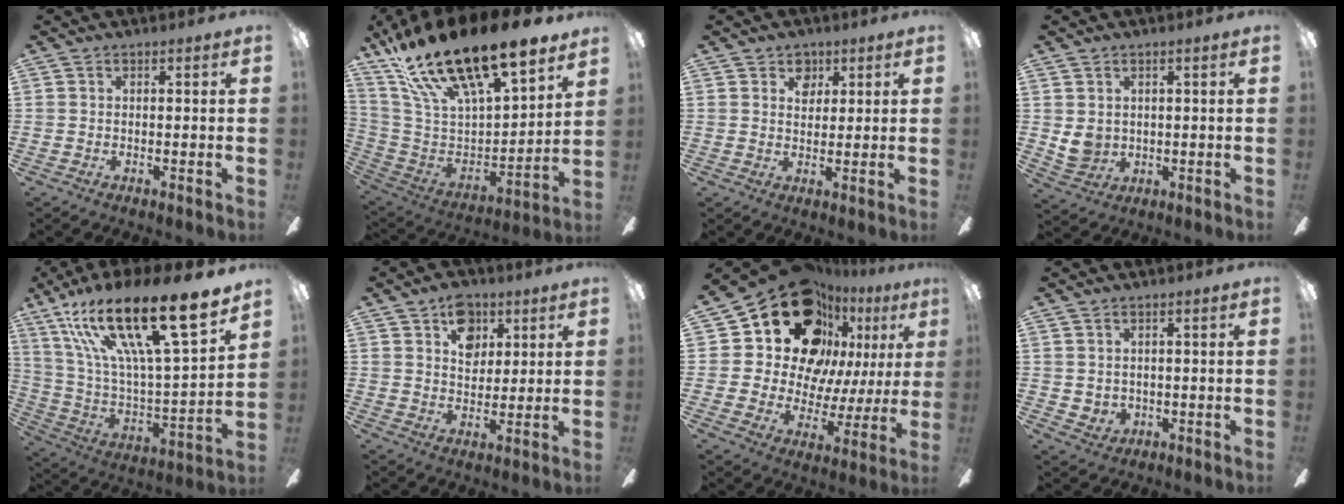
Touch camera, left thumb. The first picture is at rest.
{"total": 24.3, "force": [18.2, 7.4, 14.3], "torque": [-0.256, -0.121, 0.308]}
{"total": 4.8, "force": [2.9, 3.5, 1.2], "torque": [-0.005, -0.007, 0.048]}
{"total": 4.9, "force": [1.4, 4.1, 2.3], "torque": [-0.049, 0.003, 0.029]}
{"total": 26.8, "force": [16.4, 7.0, 20.0], "torque": [-0.366, -0.099, 0.270]}
{"total": 9.0, "force": [4.8, 6.2, 4.4], "torque": [-0.046, -0.008, 0.083]}
{"total": 23.2, "force": [14.3, 14.7, 11.0], "torque": [-0.188, -0.088, 0.280]}
{"total": 2.5, "force": [1.2, 2.0, 0.9], "torque": [-0.014, -0.007, 0.021]}